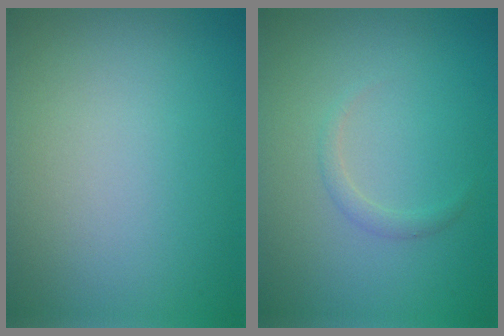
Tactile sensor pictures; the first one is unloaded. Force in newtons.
{"total": 0.9, "press": 0.9, "slide": 0.1}